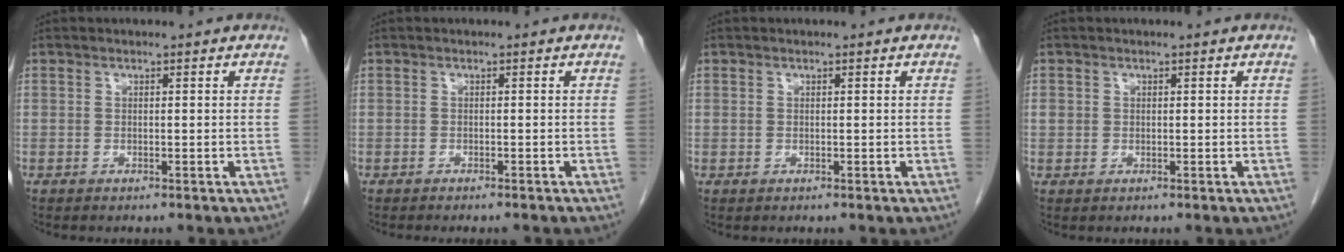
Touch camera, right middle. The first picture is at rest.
{"total": 4.8, "force": [-4.2, 0.6, 2.1], "torque": [-0.024, -0.008, -0.054]}
{"total": 0.0}
{"total": 1.1, "force": [0.2, 1.0, 0.3], "torque": [0.000, 0.009, 0.004]}